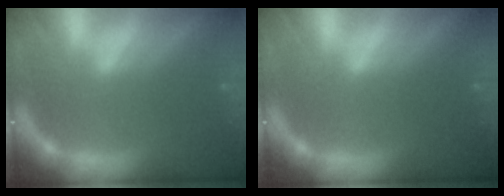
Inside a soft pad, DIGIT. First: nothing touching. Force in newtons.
{"total": 0.0}